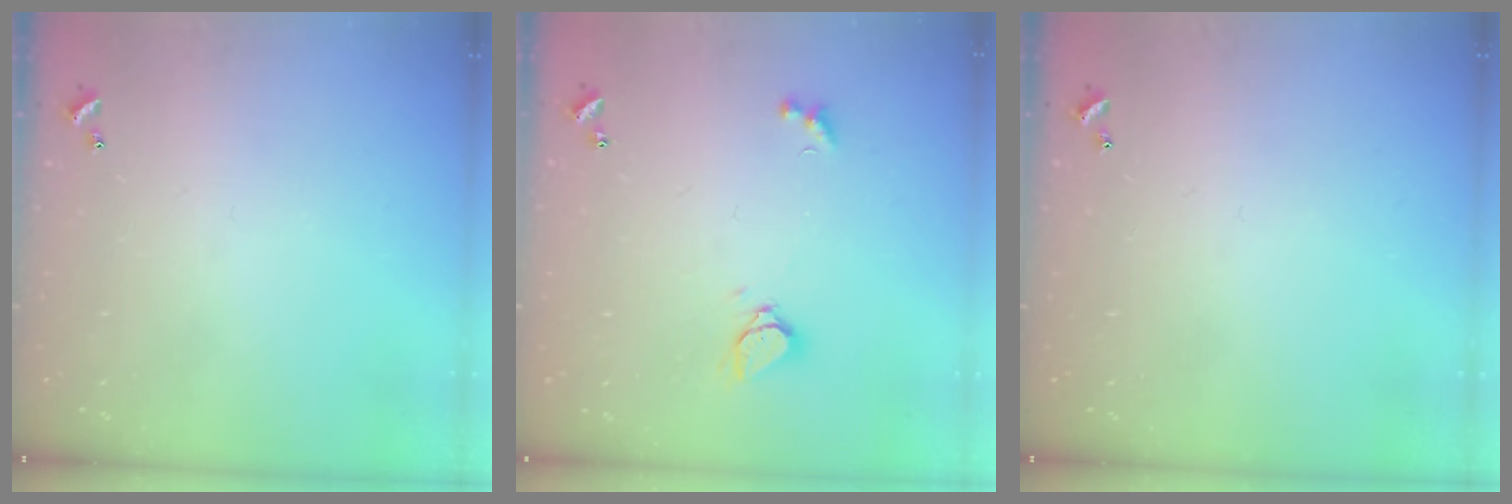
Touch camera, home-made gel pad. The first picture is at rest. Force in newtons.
{"total": 2.1, "press": 2.0, "slide": 0.5}
{"total": 0.0}